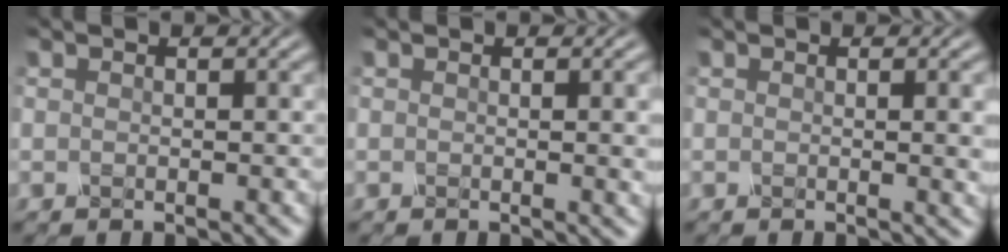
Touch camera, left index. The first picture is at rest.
{"total": 3.1, "force": [0.2, 1.0, 2.9], "torque": [-0.023, 0.005, 0.000]}
{"total": 3.6, "force": [0.3, 1.2, 3.3], "torque": [-0.026, 0.004, 0.003]}